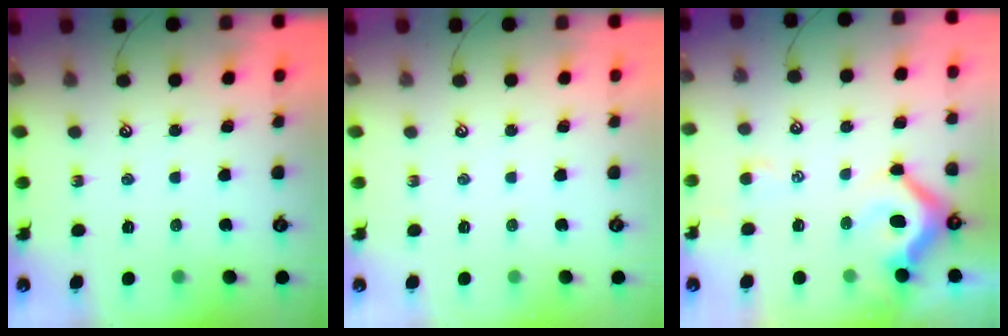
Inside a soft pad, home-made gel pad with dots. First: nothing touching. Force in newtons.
{"total": 0.0}
{"total": 6.4, "press": 6.2, "slide": 1.4}